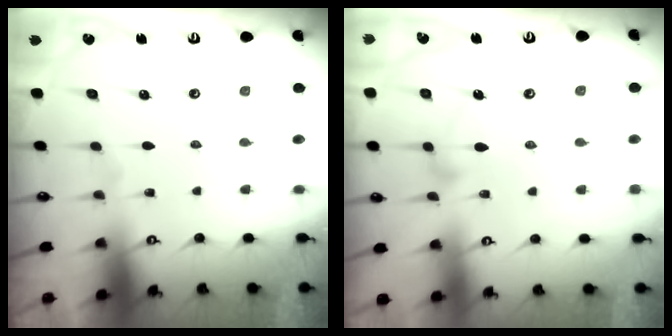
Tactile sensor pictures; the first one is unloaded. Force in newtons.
{"total": 8.8, "press": 8.7, "slide": 0.5}